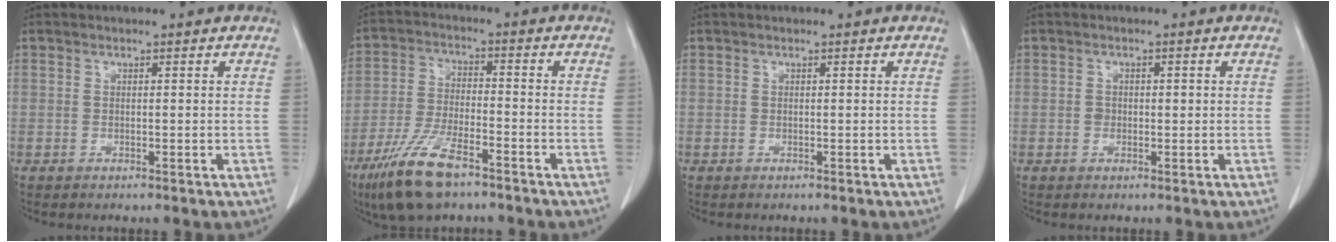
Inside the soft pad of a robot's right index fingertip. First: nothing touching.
{"total": 11.0, "force": [-7.4, 2.6, 7.7], "torque": [-0.161, -0.021, -0.135]}
{"total": 0.0}
{"total": 1.6, "force": [0.0, 1.2, 1.0], "torque": [-0.018, 0.006, 0.001]}